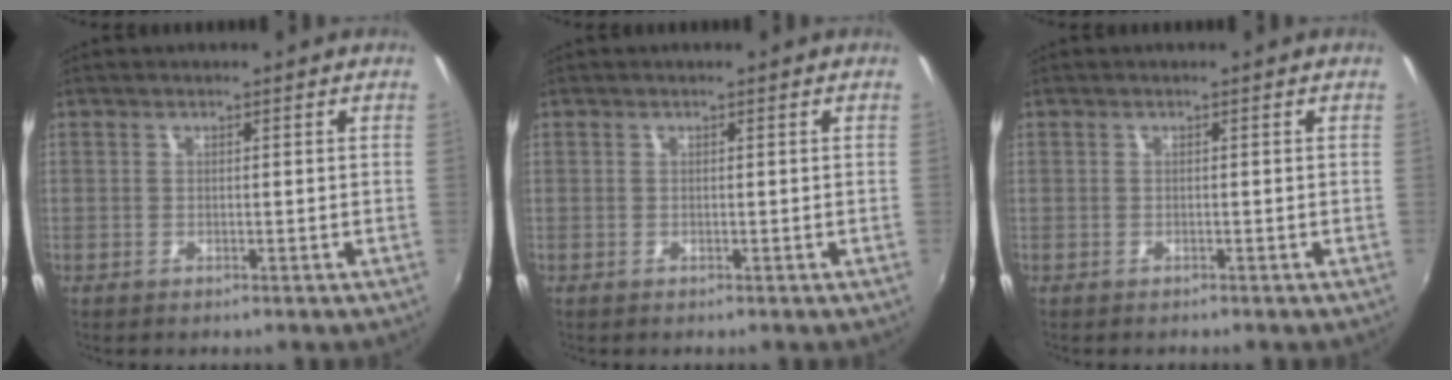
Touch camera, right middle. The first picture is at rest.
{"total": 0.0}
{"total": 0.0}